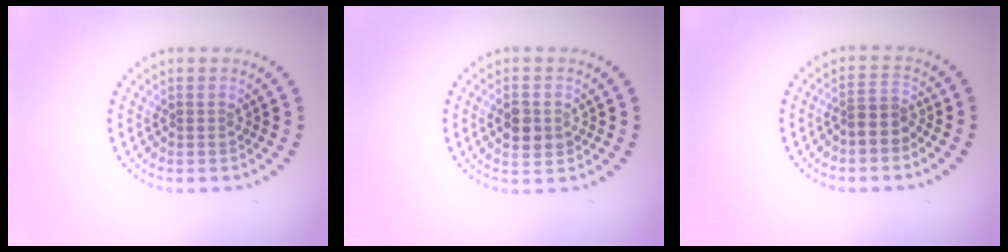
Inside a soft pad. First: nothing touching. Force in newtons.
{"total": 3.0, "press": 2.9, "slide": 0.2}
{"total": 1.8, "press": 1.4, "slide": 1.1}